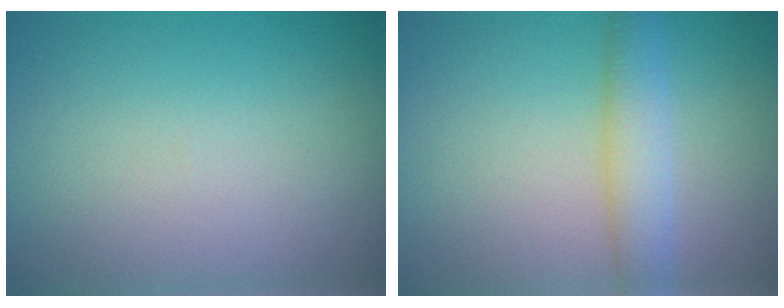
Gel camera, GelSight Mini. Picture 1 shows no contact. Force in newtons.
{"total": 3.2, "press": 3.2, "slide": 0.2}